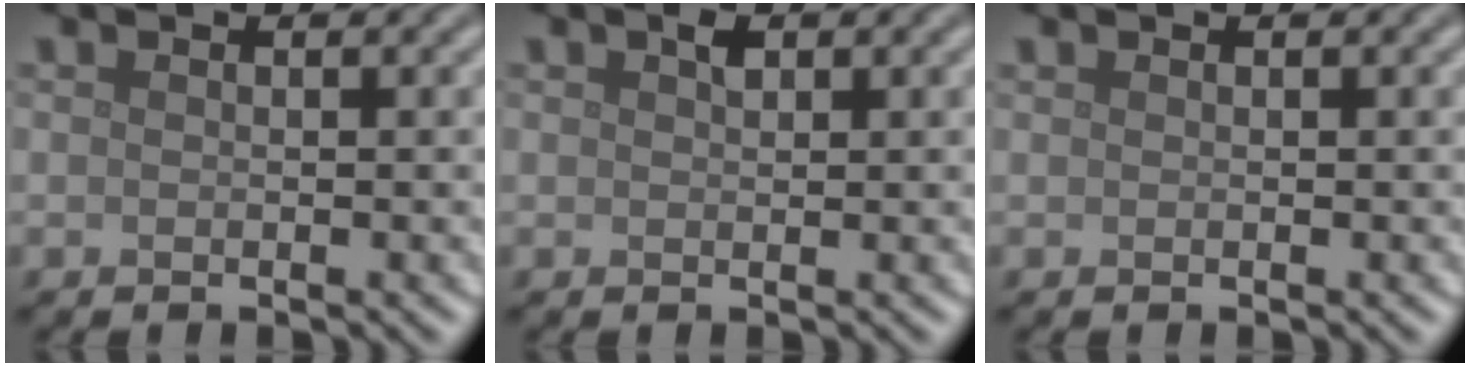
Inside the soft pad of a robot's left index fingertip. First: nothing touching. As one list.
[{"total": 1.0, "force": [0.6, 0.5, 0.6], "torque": [-0.014, 0.002, 0.011]}, {"total": 0.0}]